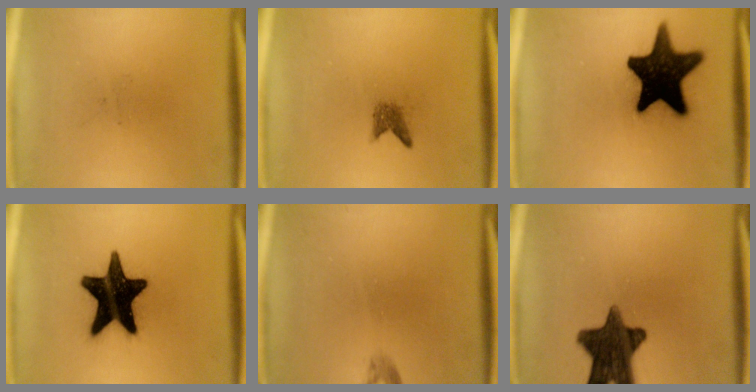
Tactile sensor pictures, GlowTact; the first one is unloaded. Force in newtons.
{"total": 1.7}
{"total": 19.1}
{"total": 19.1}
{"total": 0.9}
{"total": 13.4}